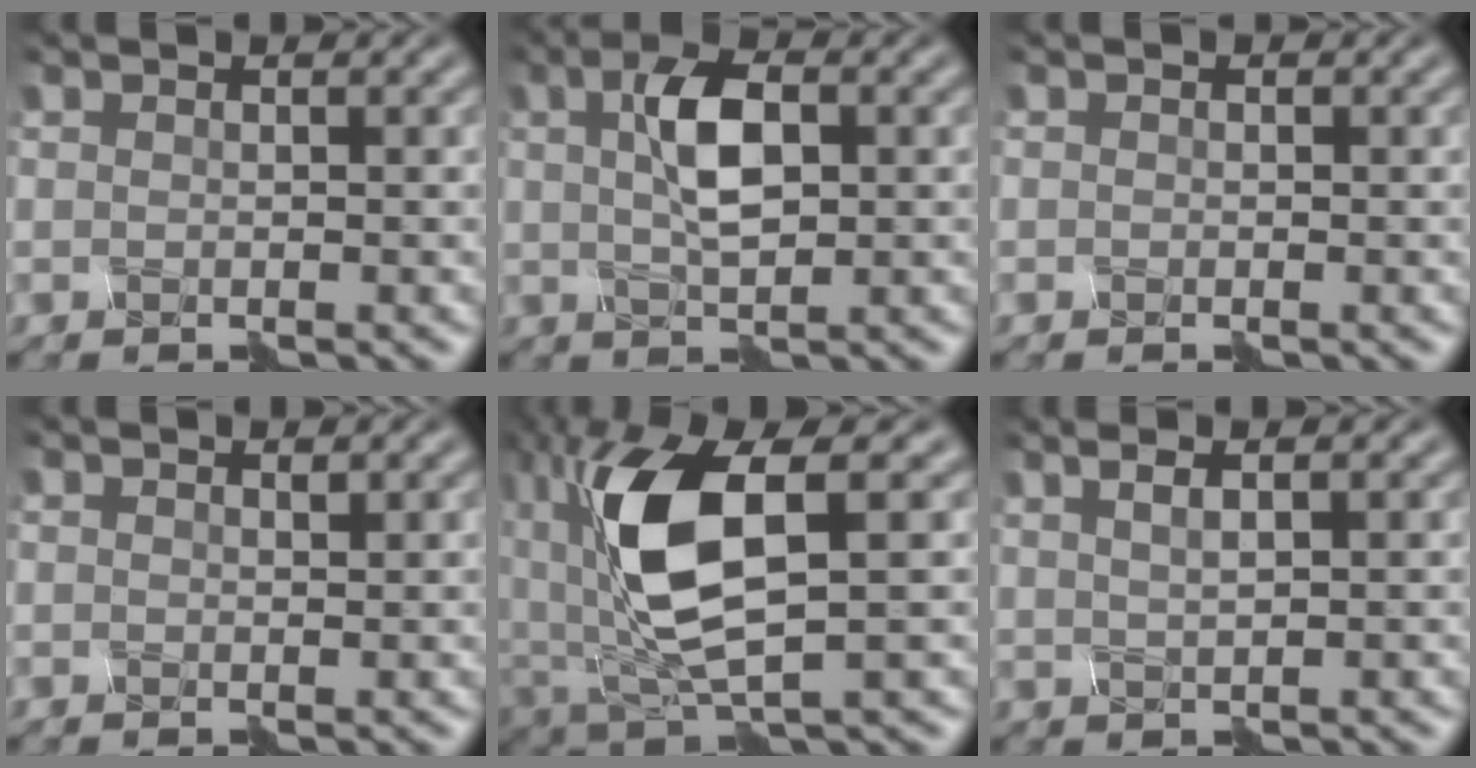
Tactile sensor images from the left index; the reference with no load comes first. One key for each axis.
{"total": 4.4, "fx": 0.5, "fy": 1.8, "fz": 4.0, "tx": -0.084, "ty": 0.009, "tz": 0.008}
{"total": 0.5, "fx": -0.4, "fy": 0.3, "fz": 0.0, "tx": 0.002, "ty": 0.000, "tz": -0.009}
{"total": 0.0}
{"total": 9.6, "fx": 1.1, "fy": 3.9, "fz": 8.7, "tx": -0.190, "ty": 0.001, "tz": 0.024}
{"total": 2.1, "fx": 1.0, "fy": 0.4, "fz": 1.8, "tx": -0.016, "ty": 0.008, "tz": 0.006}